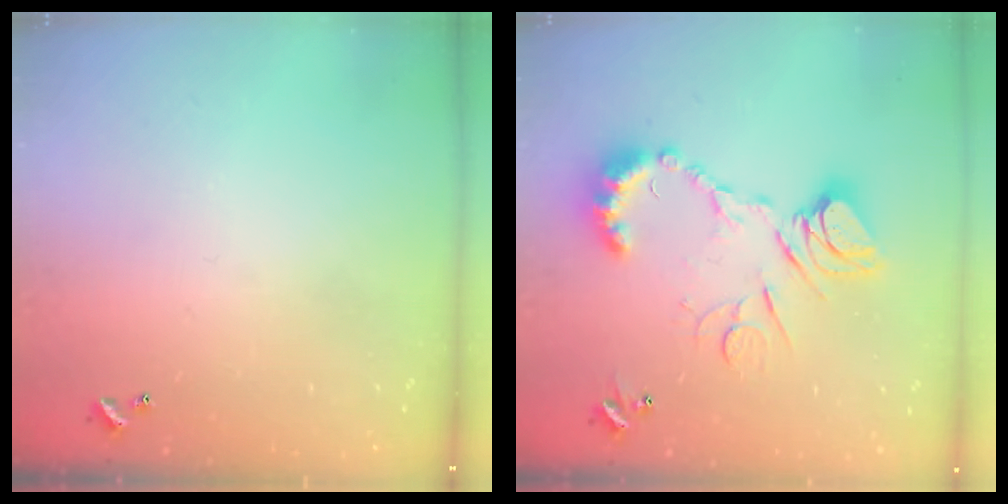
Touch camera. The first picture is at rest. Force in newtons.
{"total": 16.1, "press": 16.0, "slide": 1.8}